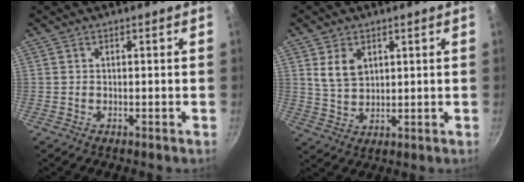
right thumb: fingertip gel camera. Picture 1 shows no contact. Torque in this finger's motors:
{"motor_torque": [0.57, 1.19, 0.89, 0.03, 0.17]}